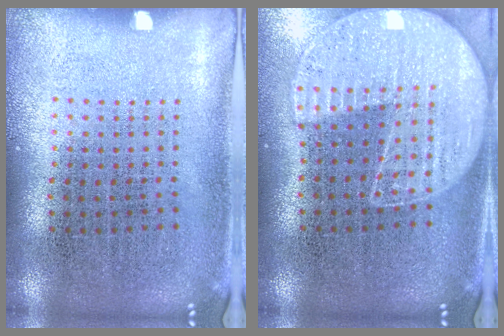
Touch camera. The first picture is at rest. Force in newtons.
{"total": 1.5, "press": 1.4, "slide": 0.4}